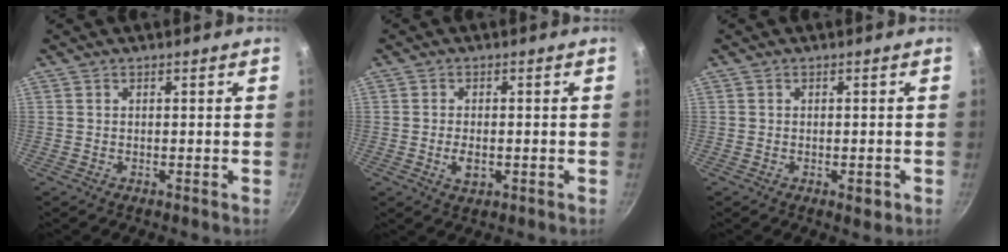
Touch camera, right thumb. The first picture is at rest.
{"total": 3.4, "force": [-0.8, 2.0, 2.7], "torque": [-0.052, 0.001, -0.012]}
{"total": 2.1, "force": [-0.8, 1.2, 1.6], "torque": [-0.014, 0.004, -0.010]}